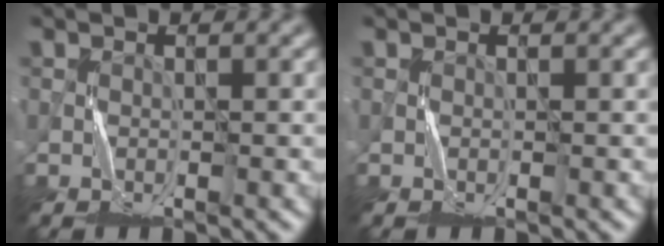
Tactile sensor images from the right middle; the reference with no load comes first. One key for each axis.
{"total": 0.0}